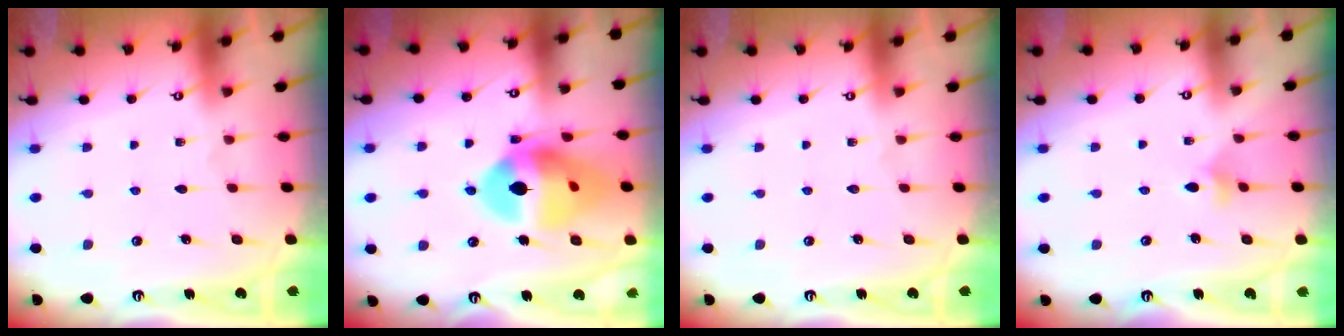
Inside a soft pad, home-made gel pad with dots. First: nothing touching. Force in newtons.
{"total": 16.2, "press": 15.2, "slide": 5.6}
{"total": 0.0}
{"total": 4.7, "press": 4.6, "slide": 0.7}